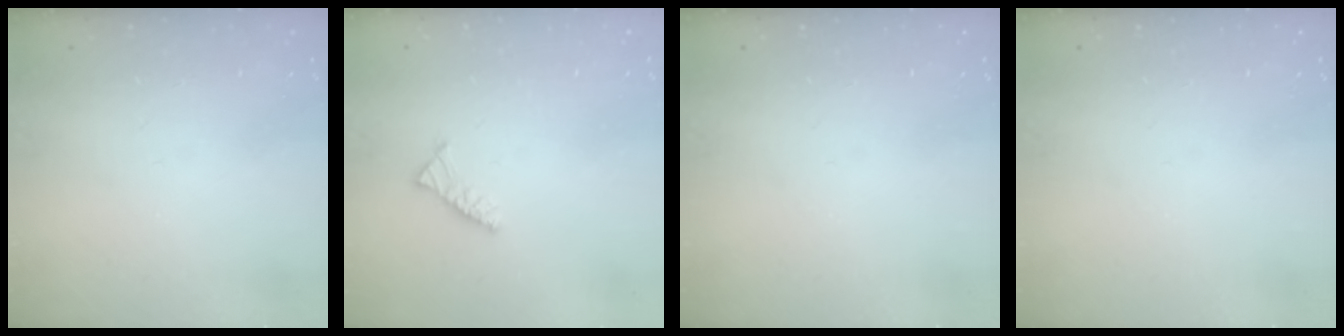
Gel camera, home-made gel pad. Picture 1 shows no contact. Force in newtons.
{"total": 3.1, "press": 3.0, "slide": 0.7}
{"total": 0.0}
{"total": 0.0}